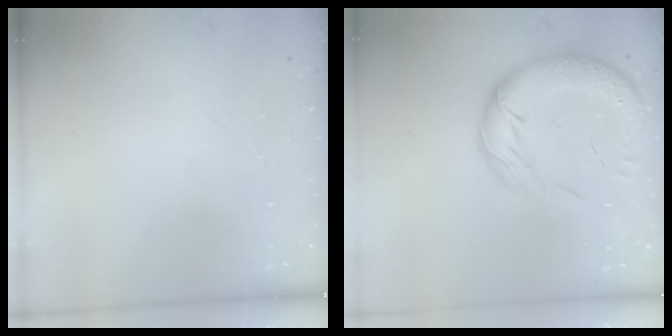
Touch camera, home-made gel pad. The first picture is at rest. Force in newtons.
{"total": 16.4, "press": 15.8, "slide": 4.5}